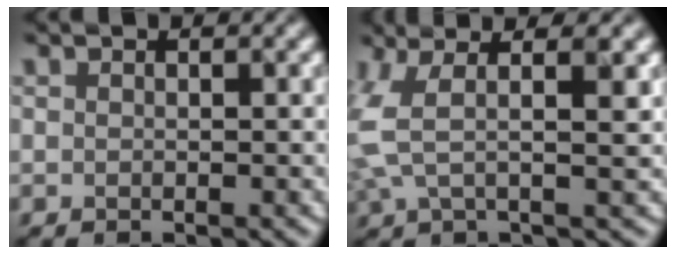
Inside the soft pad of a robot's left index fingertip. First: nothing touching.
{"total": 5.0, "force": [1.2, 1.7, 4.6], "torque": [-0.100, 0.005, 0.018]}